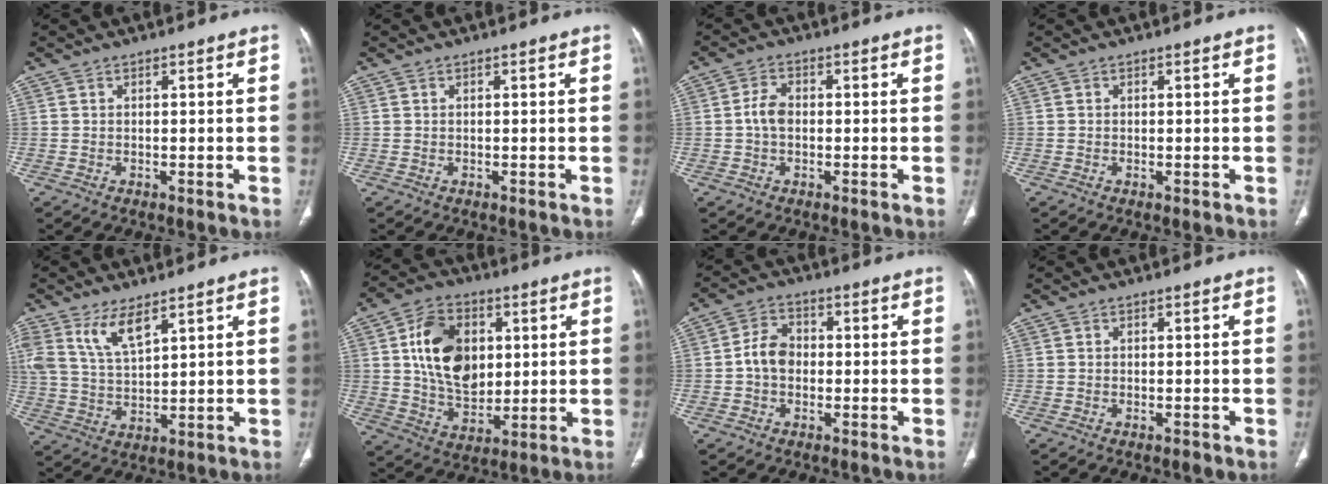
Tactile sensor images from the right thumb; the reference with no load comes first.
{"total": 0.0}
{"total": 3.6, "force": [-0.3, 2.5, 2.7], "torque": [-0.048, 0.009, -0.012]}
{"total": 0.0}
{"total": 7.9, "force": [5.0, 2.9, 5.4], "torque": [-0.105, -0.022, 0.109]}
{"total": 15.2, "force": [3.2, 10.5, 10.5], "torque": [-0.146, -0.011, 0.059]}
{"total": 5.6, "force": [-0.6, 4.3, 3.5], "torque": [-0.049, 0.018, -0.021]}
{"total": 0.9, "force": [-0.6, 0.3, 0.6], "torque": [-0.011, 0.000, -0.006]}